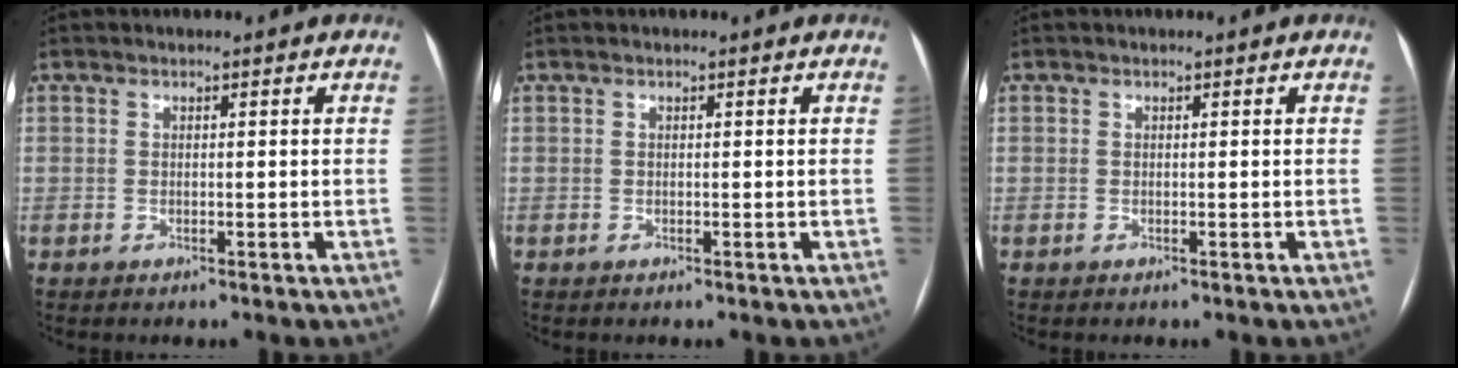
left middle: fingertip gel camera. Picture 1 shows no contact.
{"total": 0.0}
{"total": 0.0}